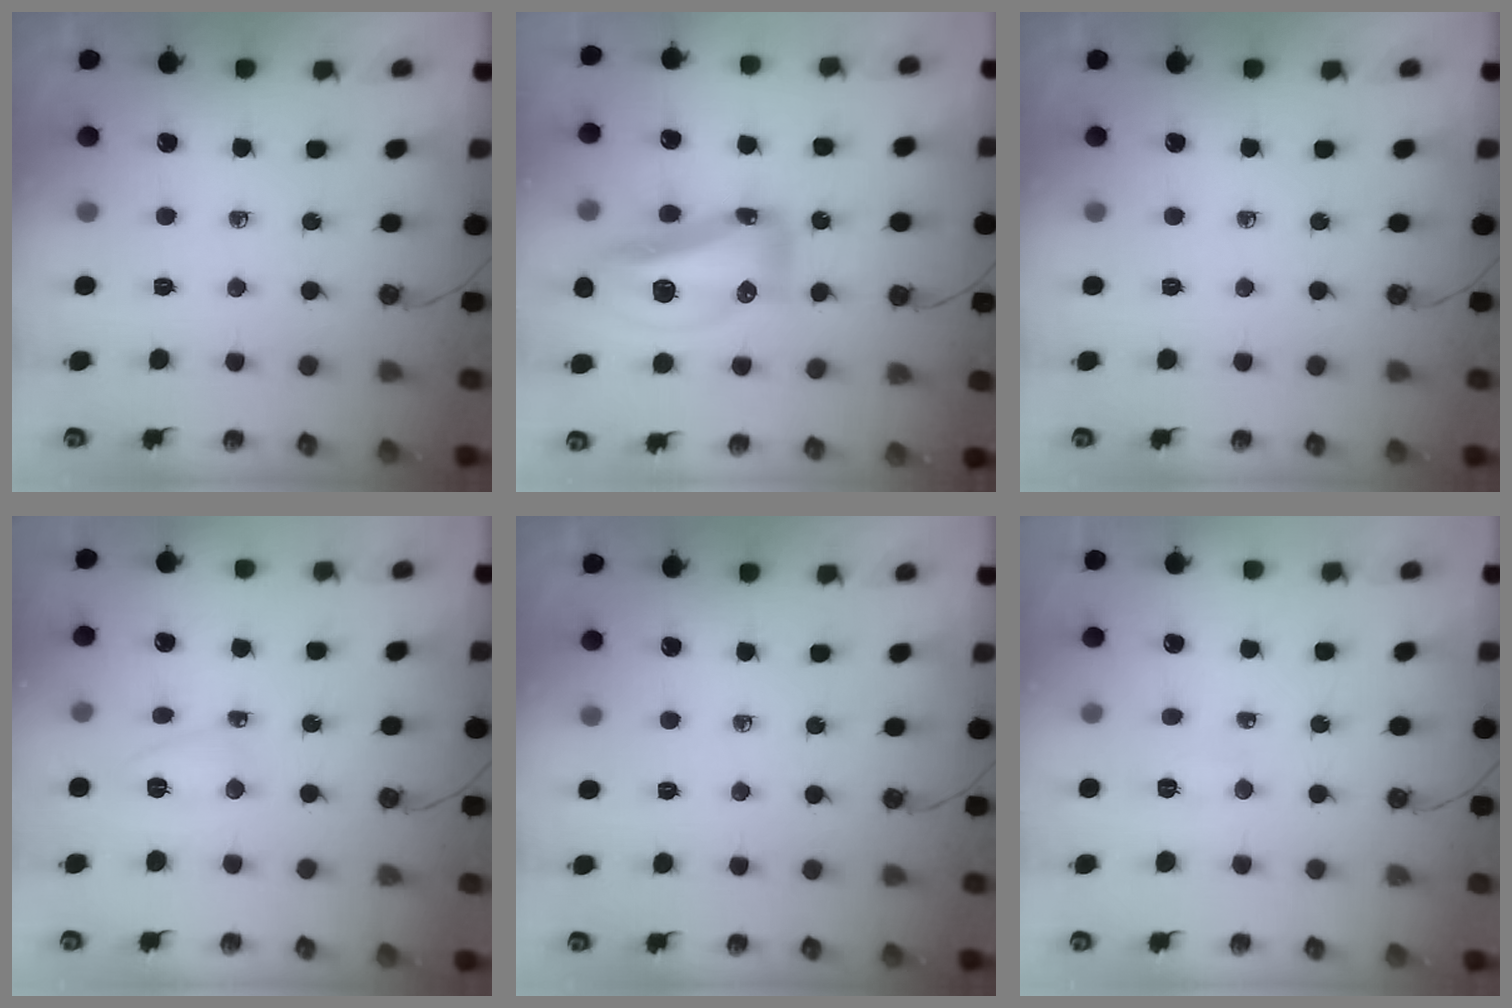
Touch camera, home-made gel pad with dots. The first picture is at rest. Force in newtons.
{"total": 19.9, "press": 18.4, "slide": 7.7}
{"total": 0.0}
{"total": 3.7, "press": 3.6, "slide": 0.9}
{"total": 0.0}
{"total": 4.3, "press": 4.1, "slide": 1.0}